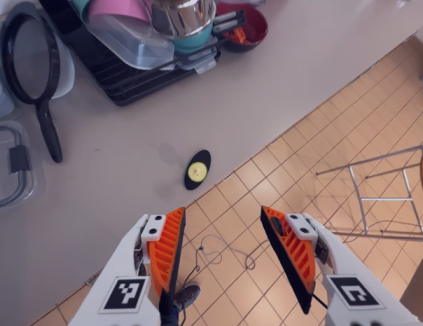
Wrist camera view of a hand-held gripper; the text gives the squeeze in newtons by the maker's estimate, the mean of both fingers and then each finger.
{"total": 0.0}